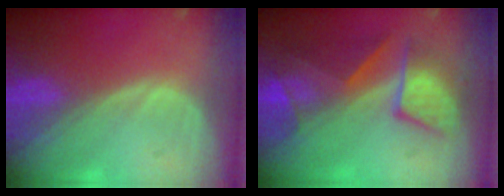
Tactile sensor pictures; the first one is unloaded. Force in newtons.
{"total": 9.7, "press": 8.4, "slide": 4.7}